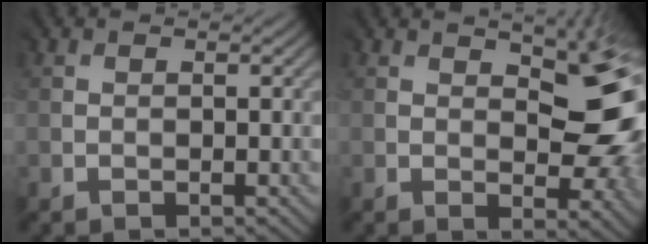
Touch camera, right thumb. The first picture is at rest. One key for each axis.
{"total": 11.0, "fx": 1.5, "fy": 5.6, "fz": 9.3, "tx": -0.094, "ty": 0.006, "tz": 0.020}